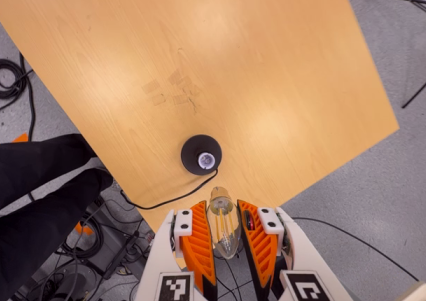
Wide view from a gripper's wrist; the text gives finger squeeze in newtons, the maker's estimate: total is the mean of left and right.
{"total": 12.5, "left": 12.4, "right": 12.5}